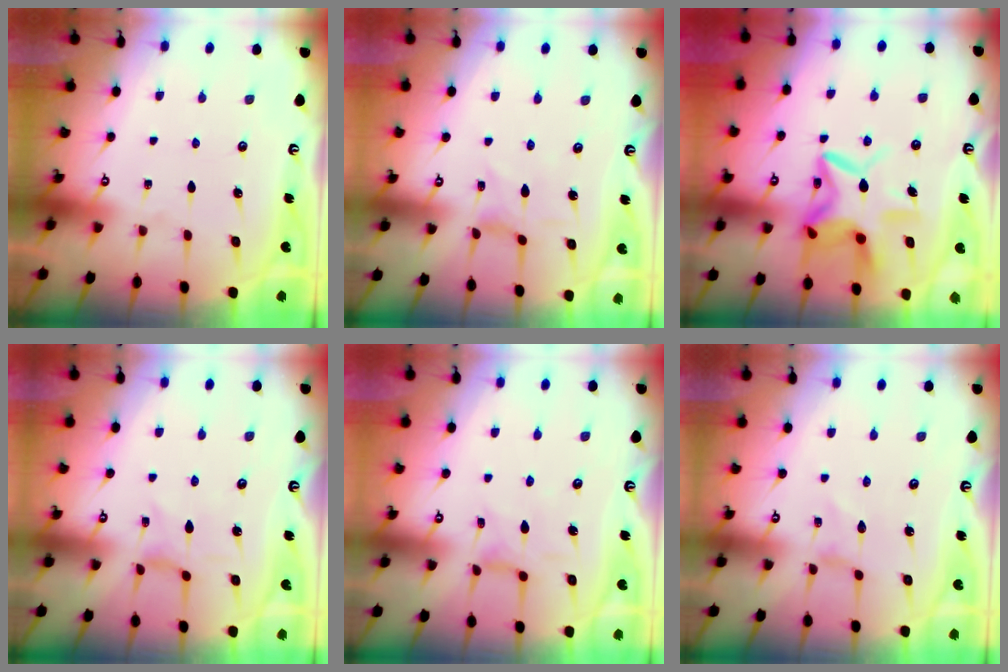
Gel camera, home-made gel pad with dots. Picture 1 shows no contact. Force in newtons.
{"total": 1.2, "press": 1.1, "slide": 0.2}
{"total": 13.4, "press": 13.4, "slide": 1.1}
{"total": 0.0}
{"total": 1.3, "press": 1.2, "slide": 0.4}
{"total": 0.0}